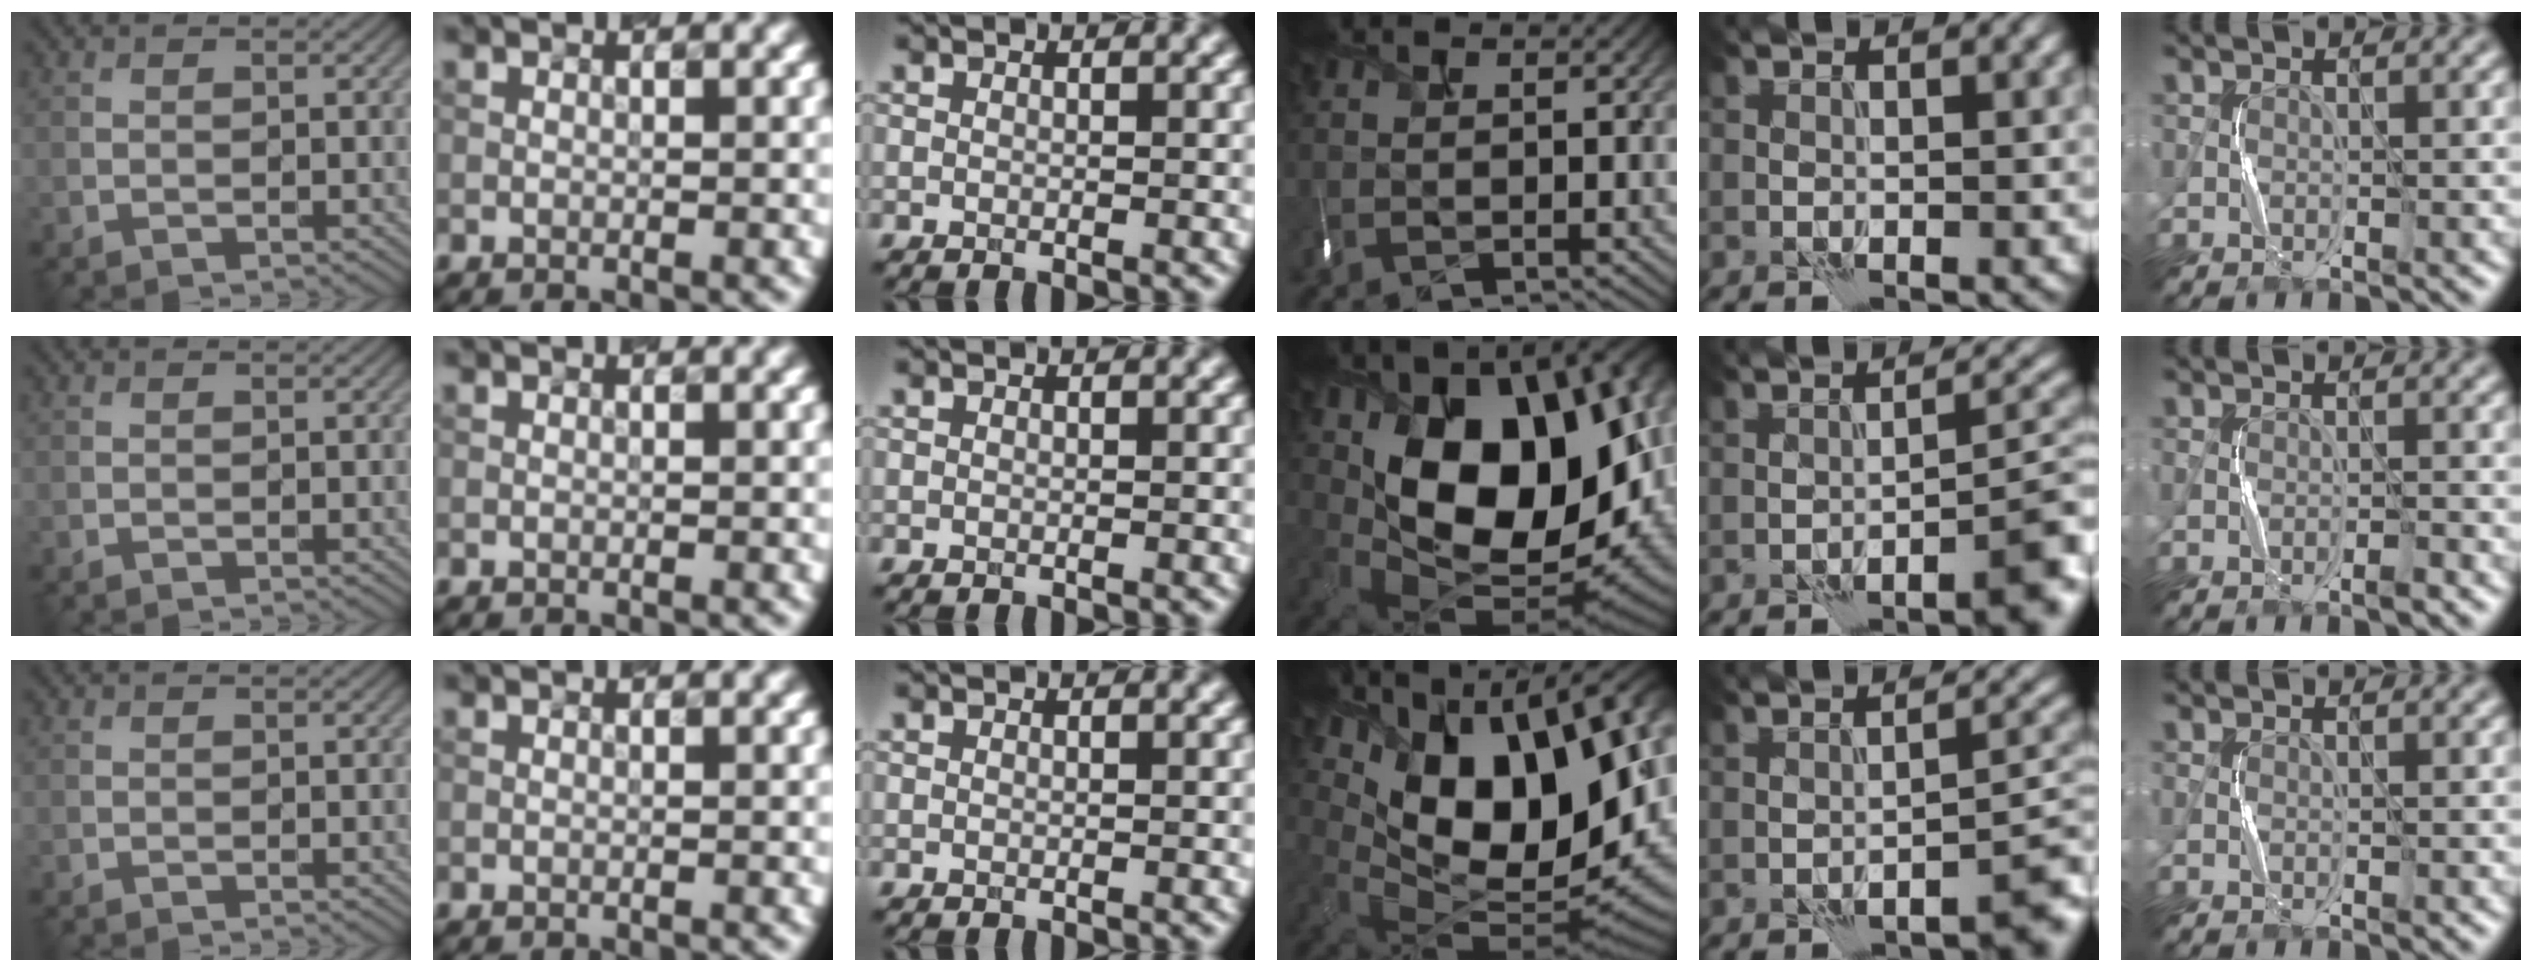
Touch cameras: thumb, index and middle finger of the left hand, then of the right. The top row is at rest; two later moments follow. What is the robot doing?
{"motion": "shake", "object": "tambourine"}